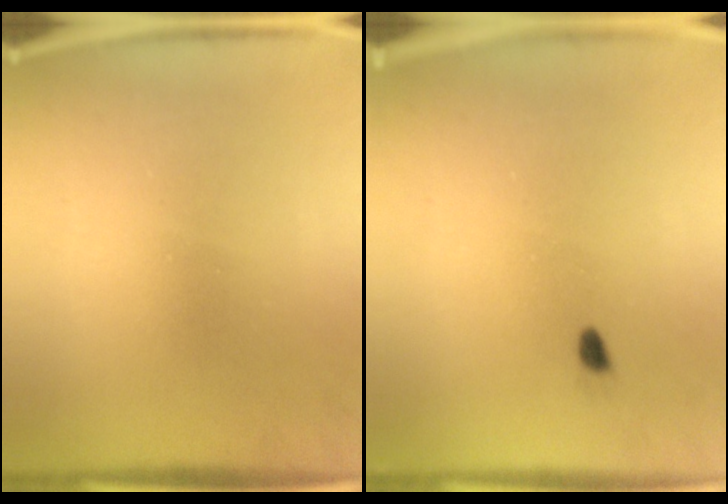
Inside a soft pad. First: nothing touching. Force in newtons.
{"total": 0.6}